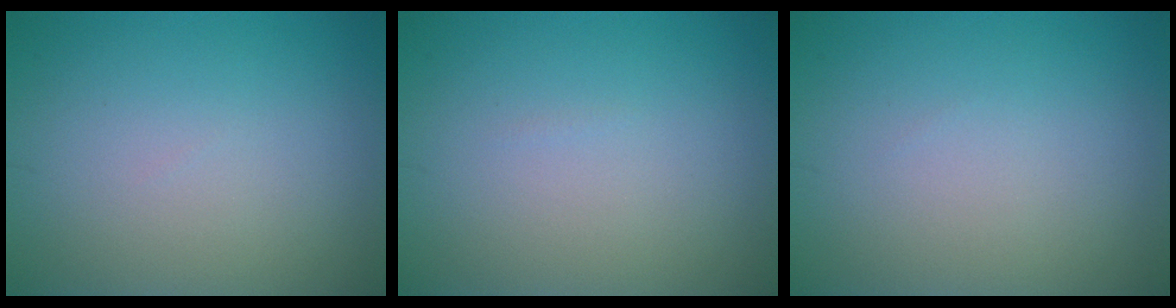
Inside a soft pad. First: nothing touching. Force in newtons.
{"total": 0.0}
{"total": 0.0}